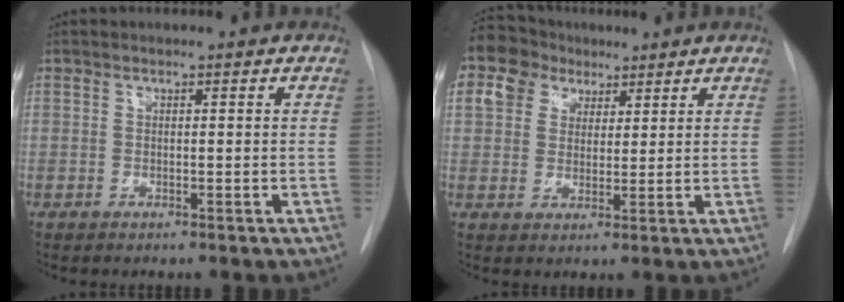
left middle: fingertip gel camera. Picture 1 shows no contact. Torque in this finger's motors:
{"motor_torque": [1.44, -0.70, 1.05, 0.21]}